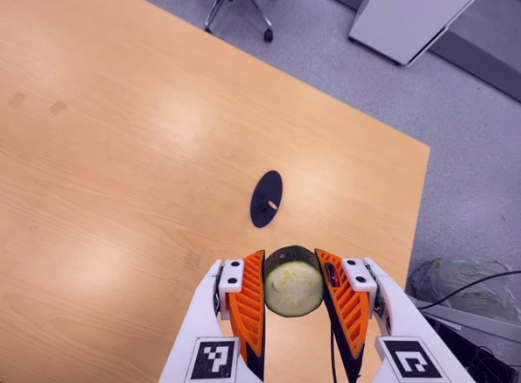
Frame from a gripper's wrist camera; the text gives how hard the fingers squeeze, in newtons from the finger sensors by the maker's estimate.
{"total": 13.4, "left": 12.6, "right": 14.2}